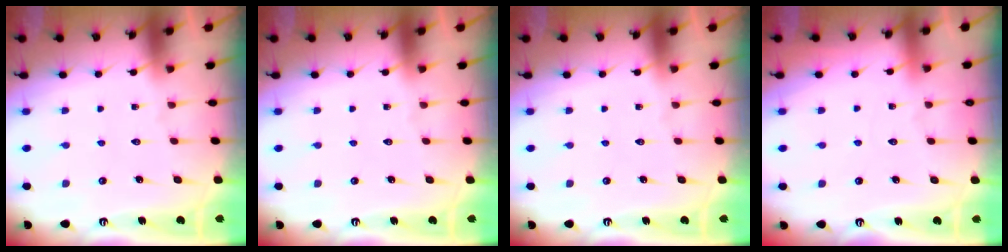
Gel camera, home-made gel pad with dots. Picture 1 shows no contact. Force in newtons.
{"total": 0.0}
{"total": 0.0}
{"total": 2.1, "press": 2.1, "slide": 0.2}